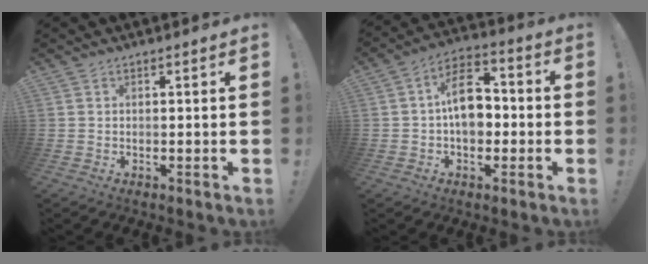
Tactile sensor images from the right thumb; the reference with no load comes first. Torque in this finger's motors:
{"motor_torque": [1.78, 1.59, 1.02, -0.26, 0.08]}